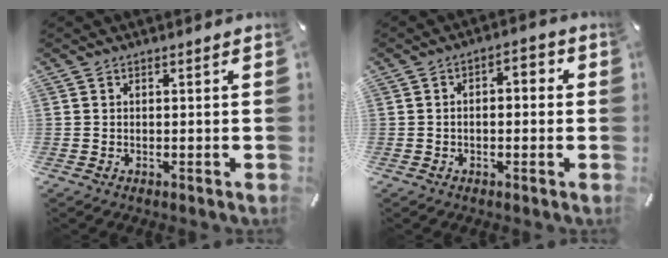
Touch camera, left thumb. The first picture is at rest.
{"total": 3.4, "force": [-1.2, 1.9, 2.6], "torque": [-0.048, 0.017, -0.025]}